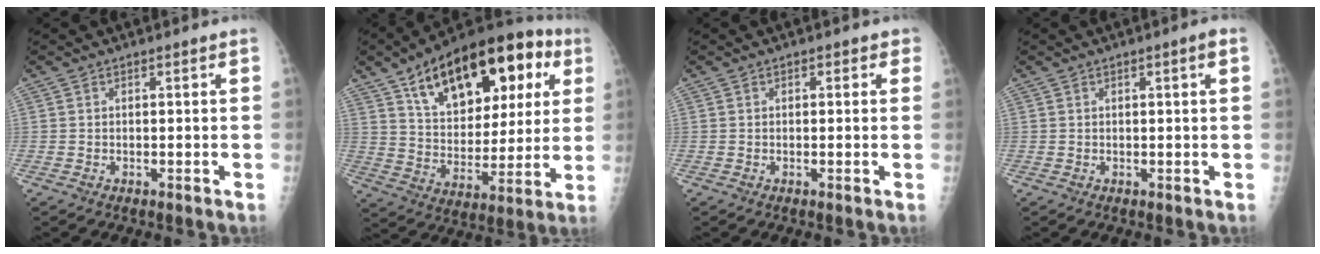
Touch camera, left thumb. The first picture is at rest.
{"total": 26.8, "force": [11.9, 14.2, 19.4], "torque": [-0.255, 0.005, 0.188]}
{"total": 1.2, "force": [0.5, 0.9, 0.5], "torque": [0.014, 0.002, -0.002]}
{"total": 1.6, "force": [0.5, 0.1, 1.6], "torque": [-0.026, 0.002, 0.007]}